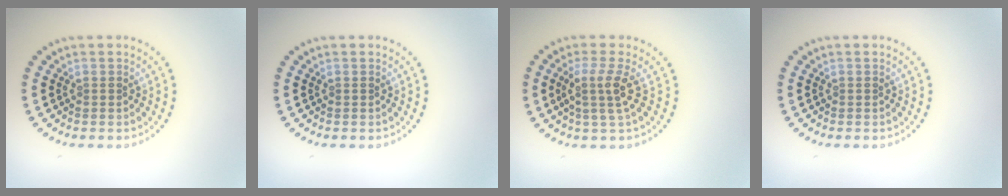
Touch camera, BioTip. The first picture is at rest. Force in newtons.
{"total": 0.0}
{"total": 2.7, "press": 2.1, "slide": 1.8}
{"total": 0.0}